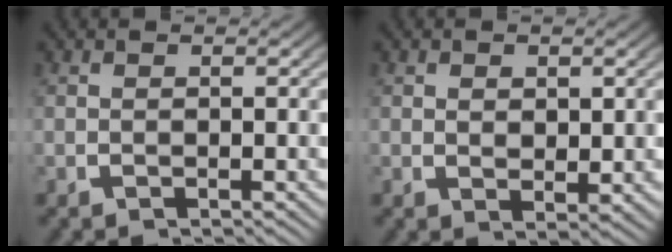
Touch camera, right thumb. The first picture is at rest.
{"total": 1.7, "force": [0.5, 1.1, 1.1], "torque": [-0.017, -0.015, 0.020]}